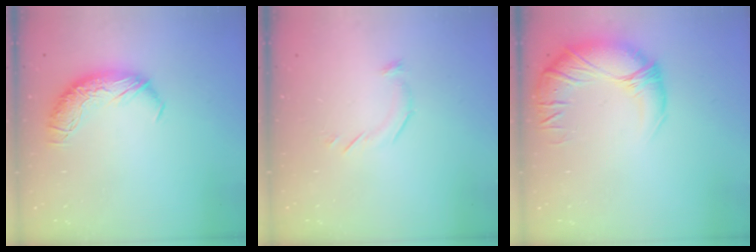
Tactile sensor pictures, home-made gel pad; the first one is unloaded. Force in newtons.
{"total": 6.8, "press": 6.7, "slide": 0.4}
{"total": 5.3, "press": 3.6, "slide": 3.8}